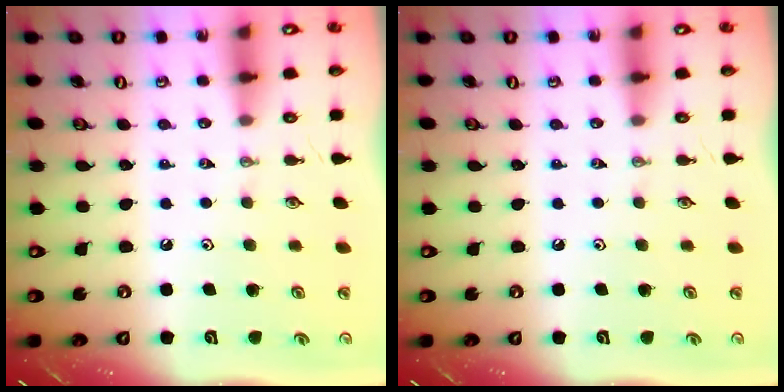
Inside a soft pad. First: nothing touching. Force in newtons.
{"total": 0.0}